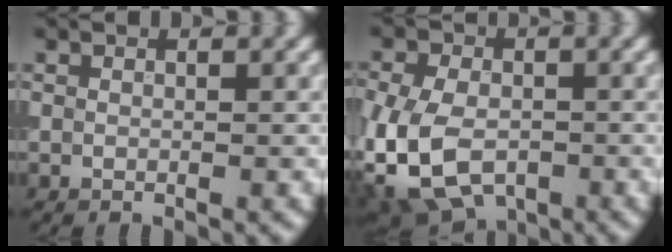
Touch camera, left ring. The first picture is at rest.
{"total": 10.9, "force": [-4.3, 7.3, 6.8], "torque": [-0.139, -0.039, -0.065]}